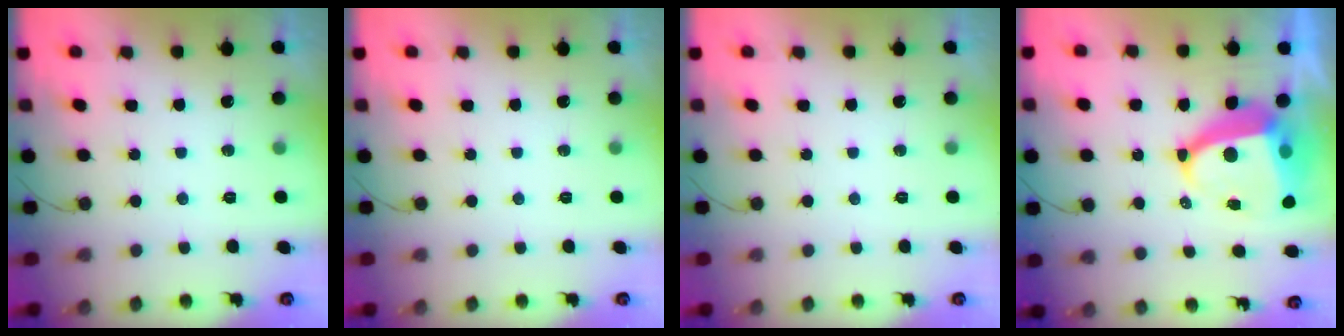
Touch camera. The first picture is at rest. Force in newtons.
{"total": 0.0}
{"total": 0.0}
{"total": 11.2, "press": 11.1, "slide": 1.2}